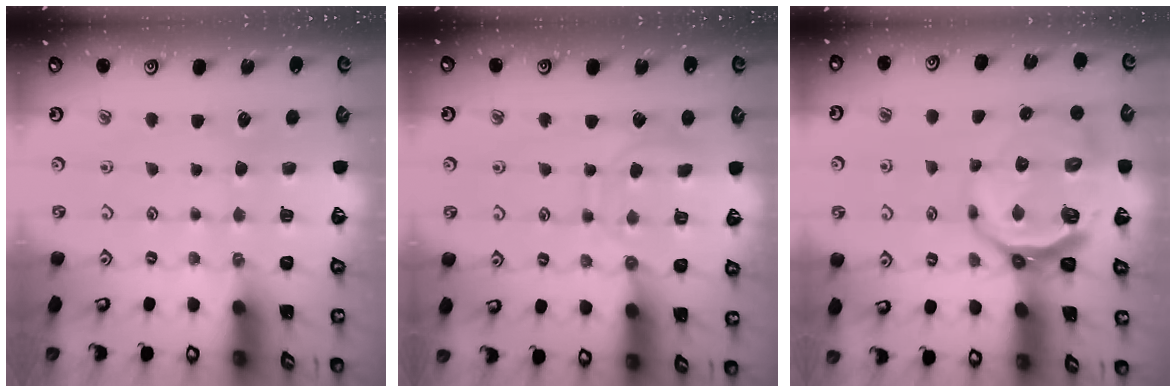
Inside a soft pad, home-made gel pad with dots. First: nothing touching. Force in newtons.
{"total": 9.2, "press": 9.2, "slide": 0.9}
{"total": 10.2, "press": 9.3, "slide": 4.2}